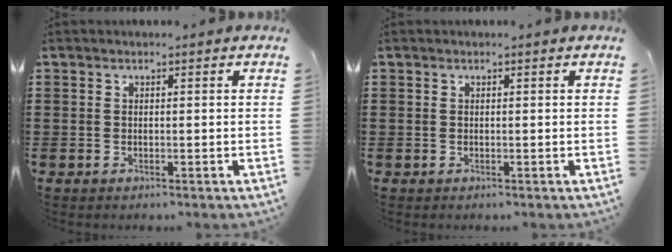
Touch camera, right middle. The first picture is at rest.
{"total": 0.0}